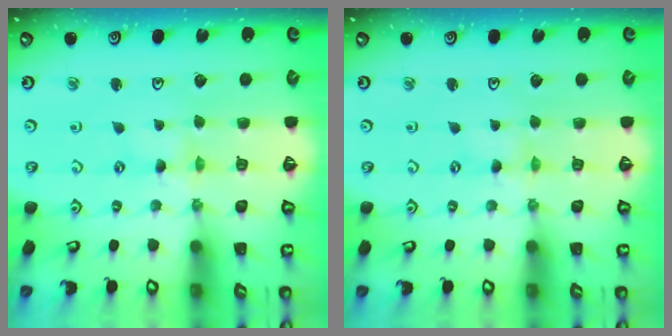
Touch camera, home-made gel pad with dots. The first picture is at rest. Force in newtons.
{"total": 0.0}